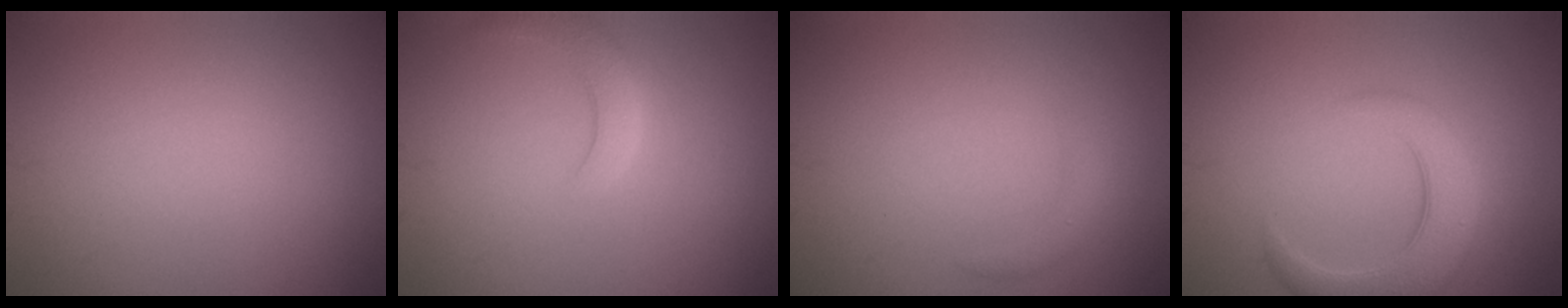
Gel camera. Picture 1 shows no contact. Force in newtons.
{"total": 2.9, "press": 2.8, "slide": 0.3}
{"total": 1.0, "press": 1.0, "slide": 0.1}
{"total": 5.0, "press": 5.0, "slide": 0.3}